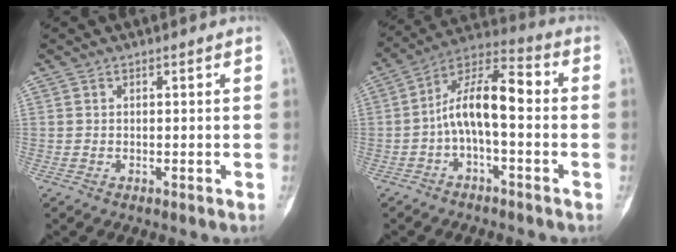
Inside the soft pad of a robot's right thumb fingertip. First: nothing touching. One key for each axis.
{"total": 11.6, "fx": -1.4, "fy": 4.9, "fz": 10.5, "tx": -0.180, "ty": 0.056, "tz": -0.034}